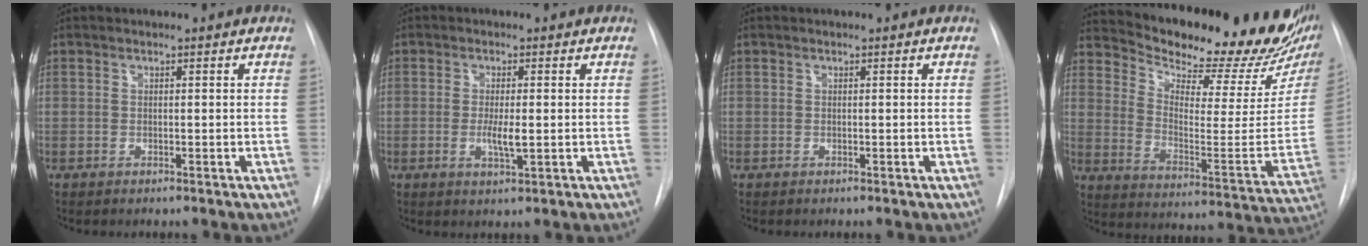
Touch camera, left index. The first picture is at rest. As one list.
[{"total": 3.2, "force": [-0.3, 0.6, 3.1], "torque": [-0.058, -0.004, -0.004]}, {"total": 0.0}, {"total": 24.3, "force": [21.5, 3.8, 10.6], "torque": [-0.167, -0.086, 0.285]}]